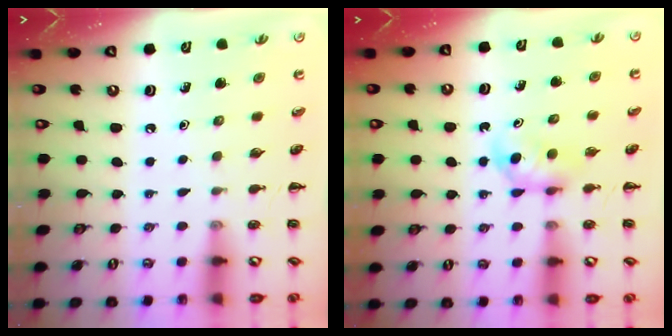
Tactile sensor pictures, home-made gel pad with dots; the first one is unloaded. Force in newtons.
{"total": 3.8, "press": 3.5, "slide": 1.4}